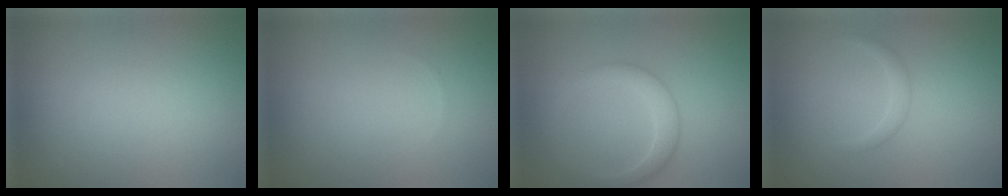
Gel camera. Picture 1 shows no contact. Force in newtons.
{"total": 0.0}
{"total": 2.4, "press": 2.4, "slide": 0.2}
{"total": 0.9, "press": 0.9, "slide": 0.0}